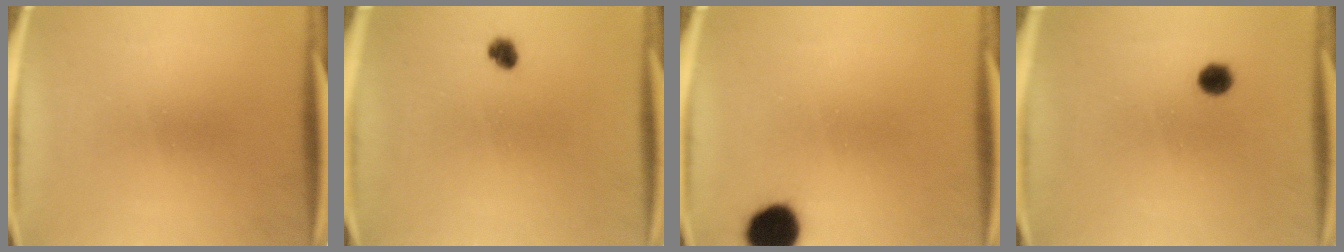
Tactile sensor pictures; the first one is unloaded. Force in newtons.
{"total": 2.2}
{"total": 9.1}
{"total": 2.5}